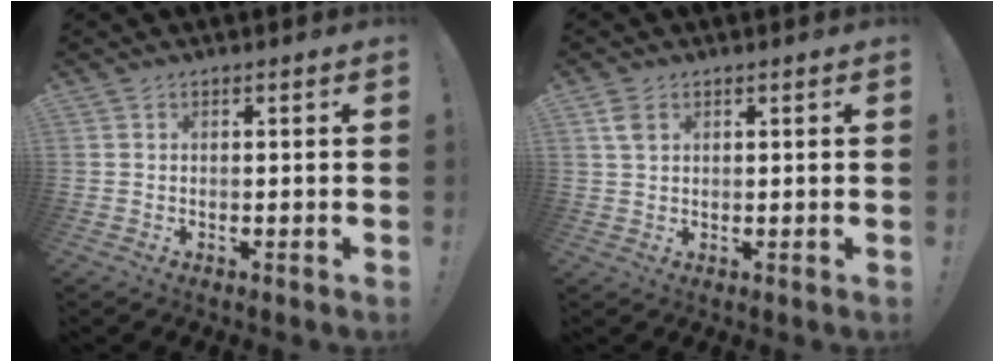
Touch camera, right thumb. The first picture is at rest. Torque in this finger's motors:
{"motor_torque": [-0.12, 0.10, 0.21, 0.38, -0.03]}